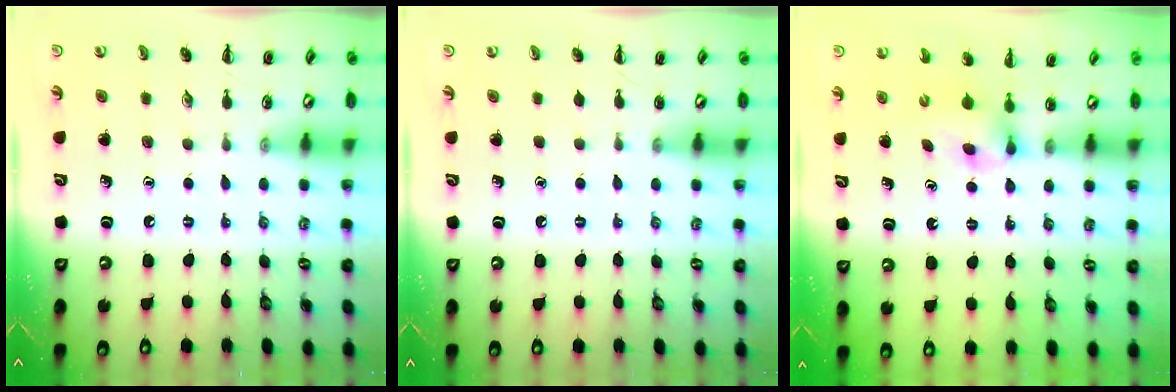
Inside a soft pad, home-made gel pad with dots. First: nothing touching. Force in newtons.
{"total": 0.0}
{"total": 2.5, "press": 2.2, "slide": 1.2}